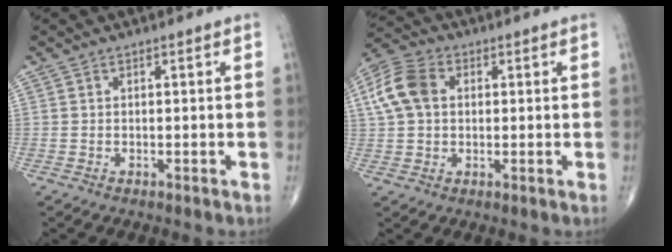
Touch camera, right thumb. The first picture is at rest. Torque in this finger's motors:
{"motor_torque": [-0.32, 0.51, 0.20, 0.11, 0.09]}